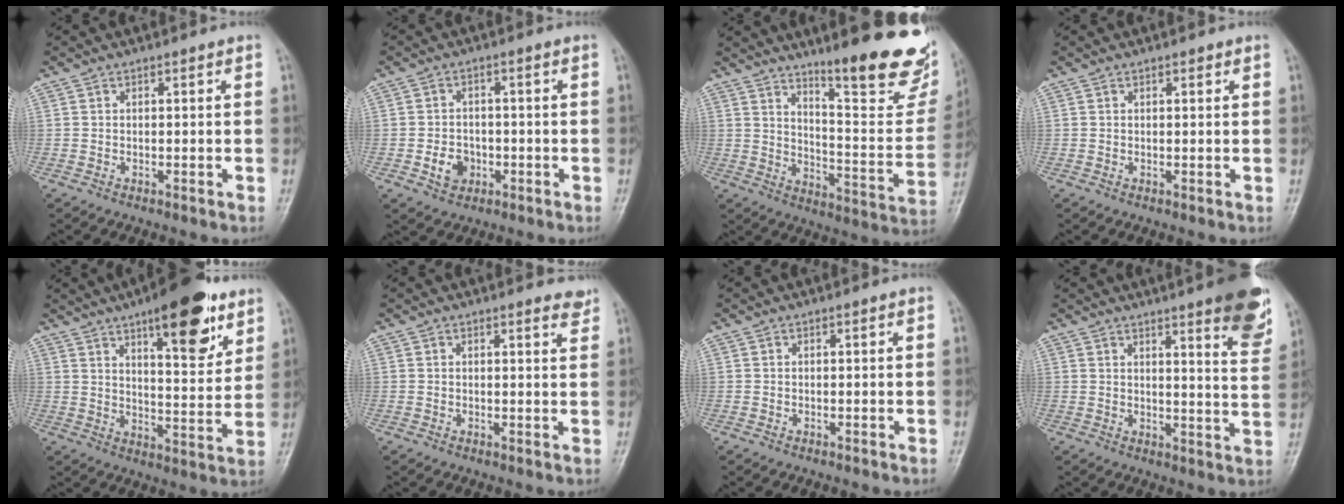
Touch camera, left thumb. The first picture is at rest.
{"total": 4.5, "force": [-1.5, 3.7, 2.2], "torque": [-0.019, 0.011, -0.023]}
{"total": 23.2, "force": [16.5, 4.8, 15.6], "torque": [-0.176, -0.103, 0.229]}
{"total": 0.7, "force": [0.4, 0.2, 0.4], "torque": [-0.007, -0.001, 0.006]}
{"total": 16.8, "force": [9.9, 5.6, 12.4], "torque": [-0.141, -0.048, 0.145]}
{"total": 2.1, "force": [2.0, 0.3, 0.7], "torque": [-0.006, -0.016, 0.018]}
{"total": 0.0}
{"total": 11.9, "force": [7.5, 1.8, 9.1], "torque": [-0.093, -0.042, 0.089]}